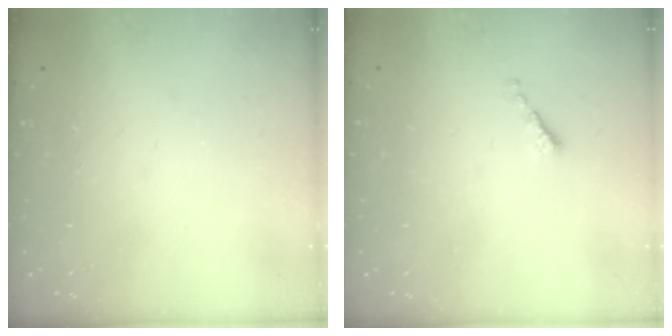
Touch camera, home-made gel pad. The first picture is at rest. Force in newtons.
{"total": 0.0}